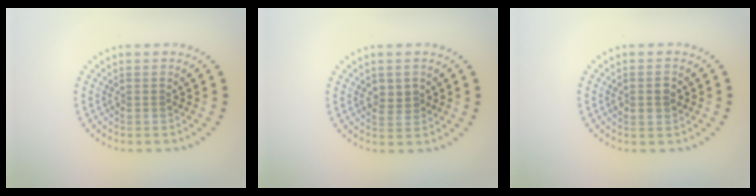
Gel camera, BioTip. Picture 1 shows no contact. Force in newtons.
{"total": 1.9, "press": 1.8, "slide": 0.4}
{"total": 1.4, "press": 1.4, "slide": 0.2}